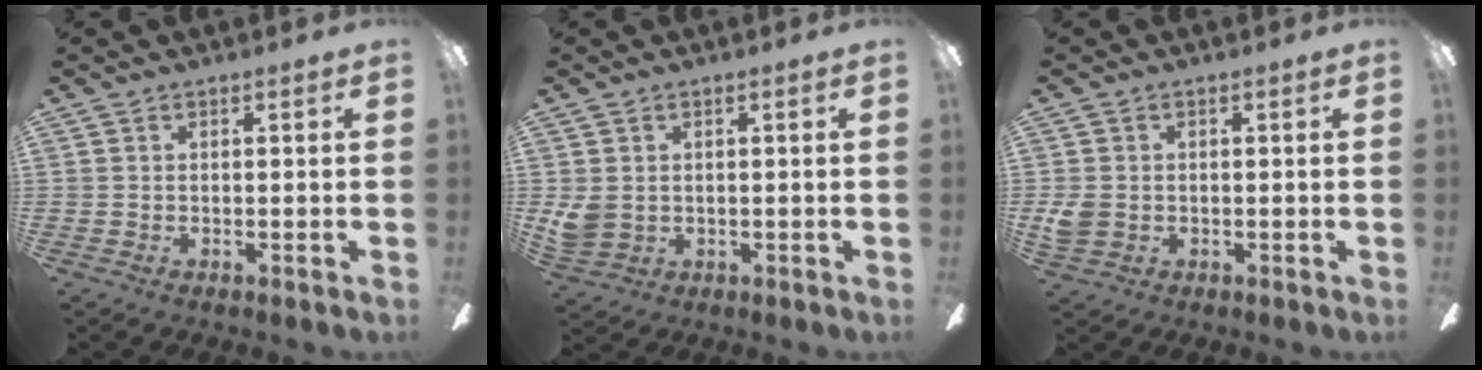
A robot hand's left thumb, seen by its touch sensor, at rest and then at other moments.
{"total": 4.5, "force": [1.0, 3.8, 2.1], "torque": [-0.040, 0.001, 0.022]}
{"total": 4.3, "force": [-0.2, 3.6, 2.3], "torque": [-0.031, 0.002, -0.005]}